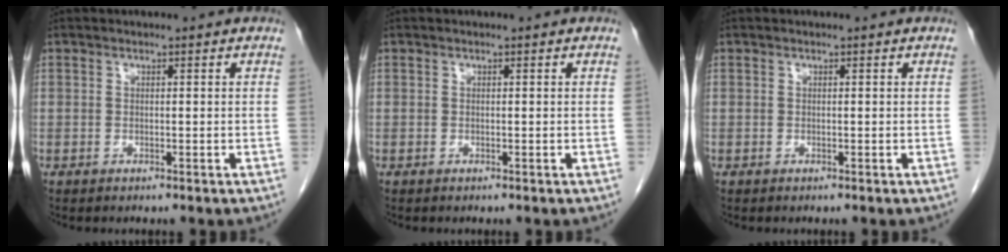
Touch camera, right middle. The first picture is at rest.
{"total": 0.0}
{"total": 0.0}